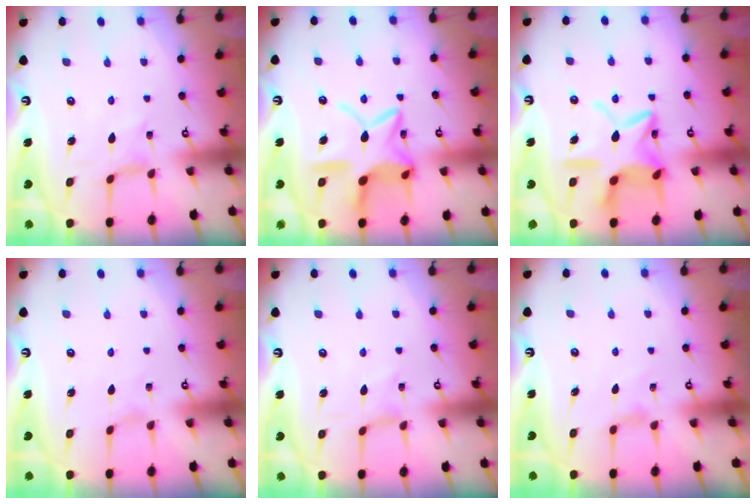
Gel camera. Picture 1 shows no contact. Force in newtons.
{"total": 15.2, "press": 15.1, "slide": 1.2}
{"total": 16.8, "press": 16.7, "slide": 1.6}
{"total": 0.0}
{"total": 0.0}
{"total": 2.6, "press": 2.5, "slide": 0.5}